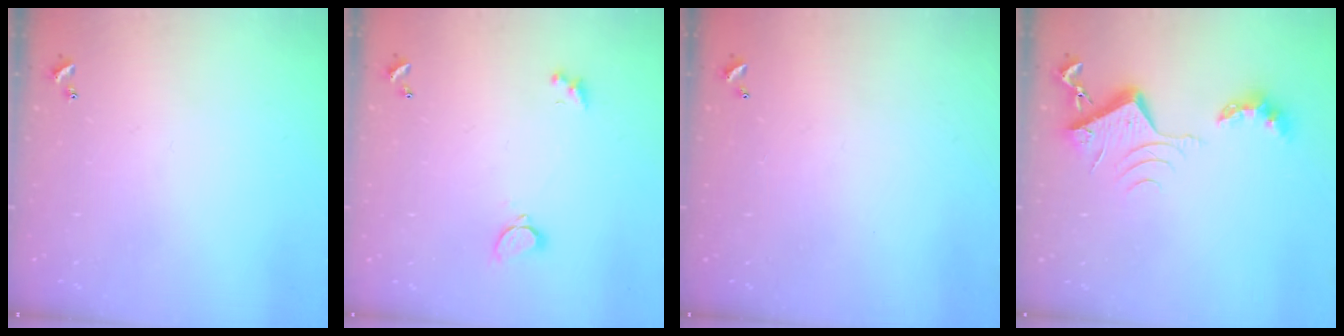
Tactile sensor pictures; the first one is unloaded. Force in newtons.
{"total": 2.1, "press": 1.8, "slide": 1.0}
{"total": 2.9, "press": 2.9, "slide": 0.1}
{"total": 8.9, "press": 8.8, "slide": 1.1}